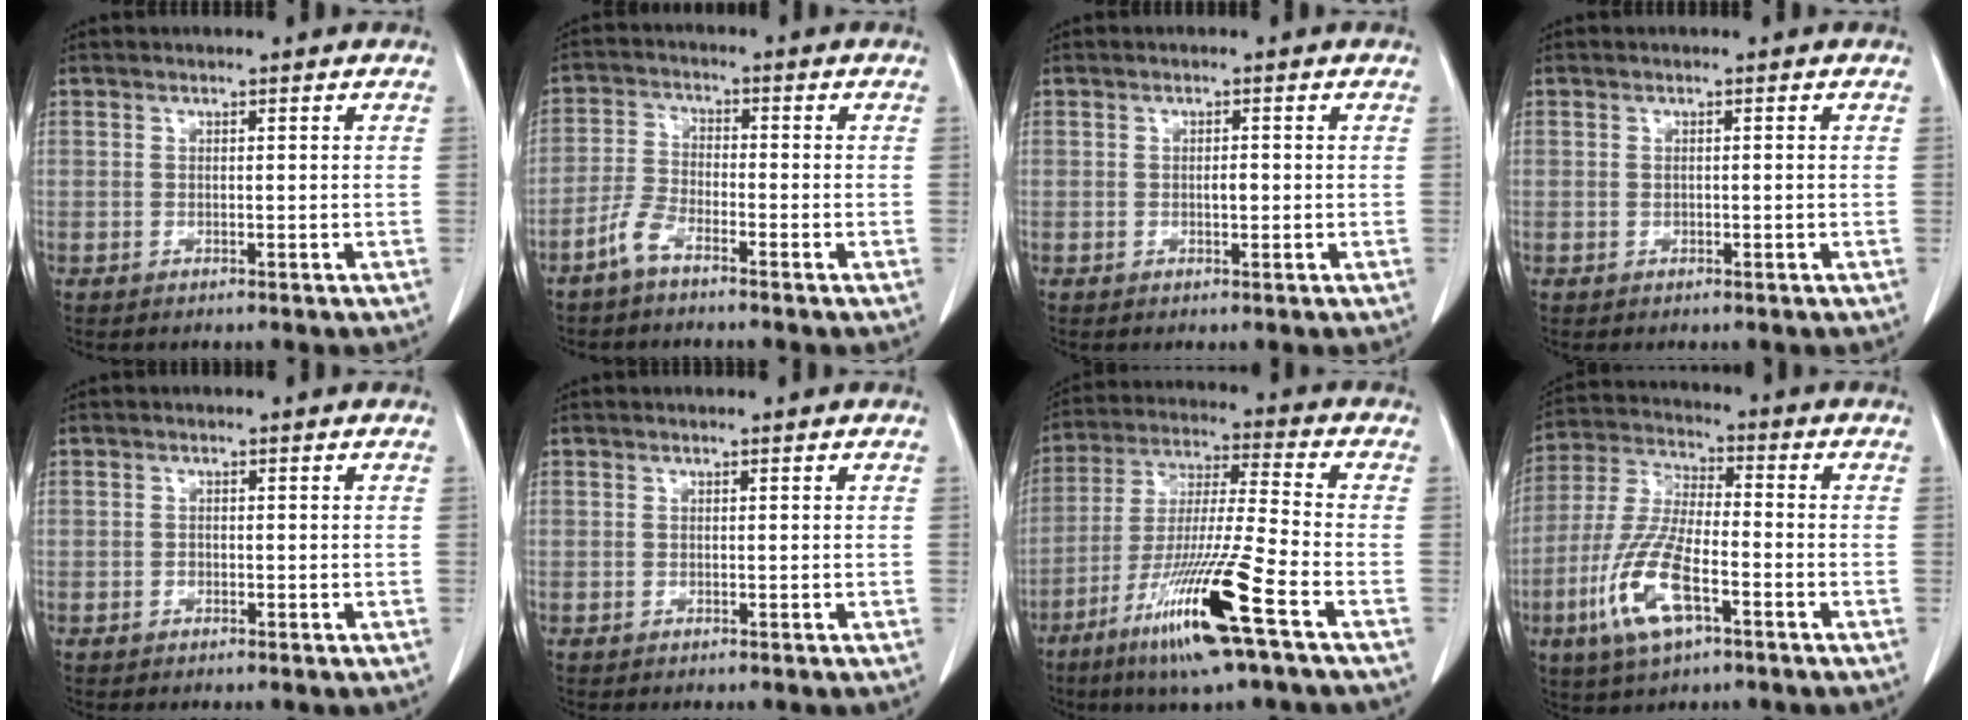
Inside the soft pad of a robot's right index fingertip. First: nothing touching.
{"total": 4.1, "force": [-3.2, 1.1, 2.3], "torque": [-0.057, 0.001, -0.070]}
{"total": 1.2, "force": [-0.1, 0.4, 1.1], "torque": [-0.019, 0.001, -0.002]}
{"total": 0.5, "force": [0.0, 0.2, 0.5], "torque": [-0.011, 0.000, 0.003]}
{"total": 0.6, "force": [-0.3, 0.5, 0.1], "torque": [0.000, 0.003, -0.008]}
{"total": 0.0}
{"total": 16.1, "force": [-8.2, -0.6, 13.8], "torque": [-0.281, -0.035, -0.155]}
{"total": 12.6, "force": [-5.2, 3.9, 10.8], "torque": [-0.235, -0.007, -0.098]}